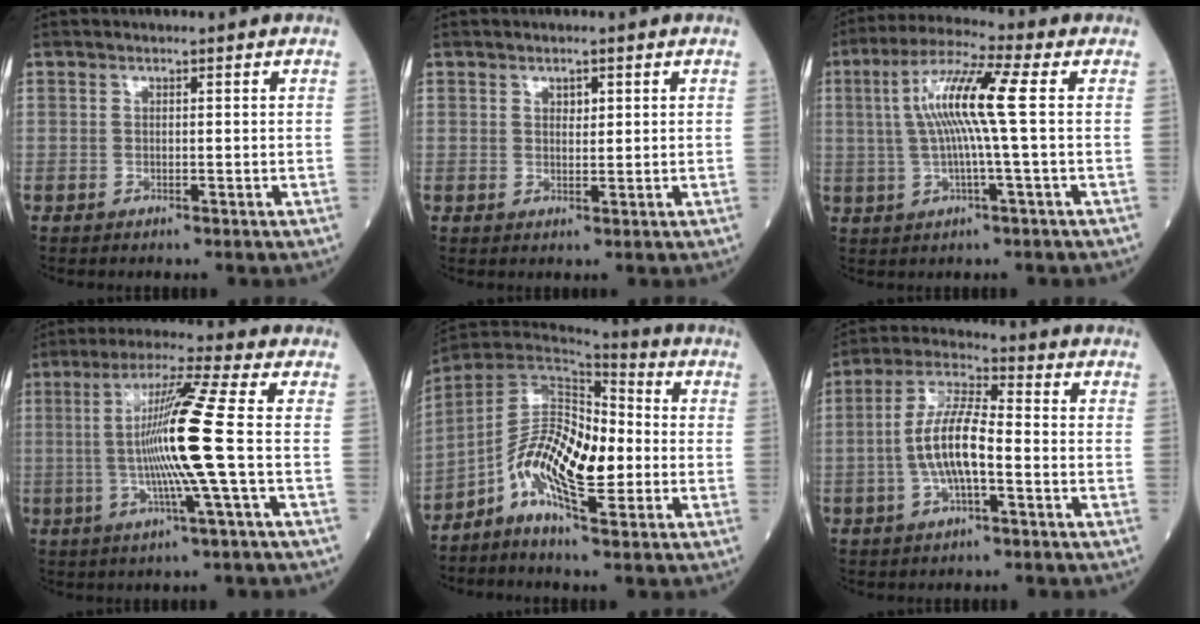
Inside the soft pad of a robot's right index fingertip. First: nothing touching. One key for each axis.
{"total": 1.4, "fx": 0.7, "fy": 0.8, "fz": 1.0, "tx": -0.017, "ty": -0.003, "tz": 0.012}
{"total": 10.4, "fx": 1.2, "fy": -0.6, "fz": 10.3, "tx": -0.205, "ty": 0.017, "tz": 0.019}
{"total": 12.2, "fx": -0.8, "fy": -2.0, "fz": 12.0, "tx": -0.233, "ty": -0.006, "tz": -0.018}
{"total": 12.3, "fx": -2.9, "fy": 3.6, "fz": 11.4, "tx": -0.222, "ty": 0.012, "tz": -0.061}
{"total": 9.5, "fx": -1.7, "fy": 2.5, "fz": 9.0, "tx": -0.191, "ty": 0.013, "tz": -0.036}